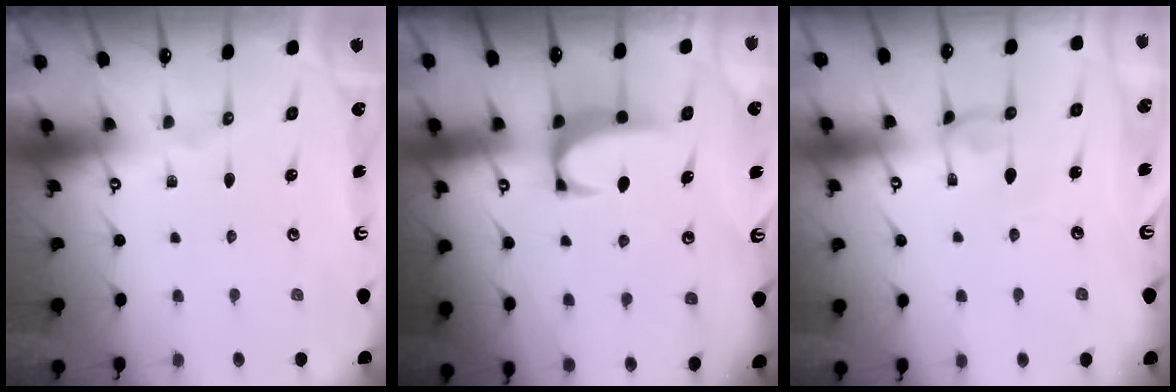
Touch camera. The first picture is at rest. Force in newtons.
{"total": 2.0, "press": 2.0, "slide": 0.3}
{"total": 1.5, "press": 1.4, "slide": 0.2}